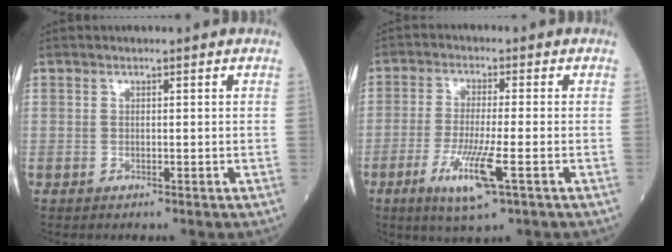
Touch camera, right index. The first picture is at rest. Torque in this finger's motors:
{"motor_torque": [0.26, -0.14, 0.15, 0.07]}